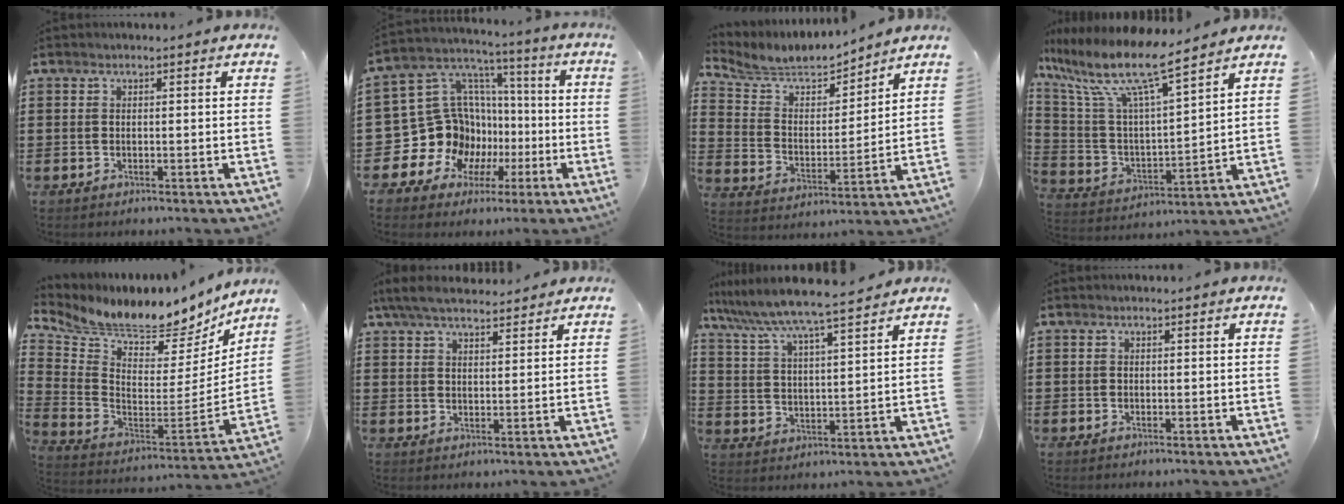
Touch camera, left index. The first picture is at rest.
{"total": 15.7, "force": [-3.0, 14.5, 5.5], "torque": [-0.167, -0.026, -0.014]}
{"total": 6.0, "force": [5.4, 2.2, 1.5], "torque": [-0.061, -0.034, 0.091]}
{"total": 11.2, "force": [8.5, 1.5, 7.1], "torque": [-0.176, -0.052, 0.138]}
{"total": 6.3, "force": [6.0, 1.2, 1.2], "torque": [-0.053, -0.067, 0.097]}
{"total": 5.6, "force": [4.8, 1.4, 2.5], "torque": [-0.061, -0.003, 0.090]}
{"total": 6.9, "force": [6.2, -0.4, 2.8], "torque": [-0.080, -0.037, 0.104]}
{"total": 0.0}